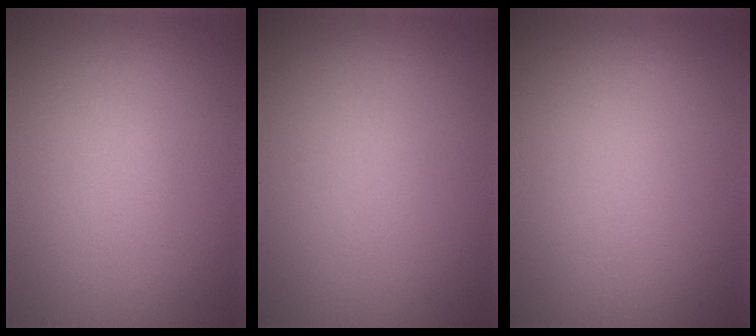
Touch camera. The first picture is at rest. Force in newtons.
{"total": 0.0}
{"total": 0.0}